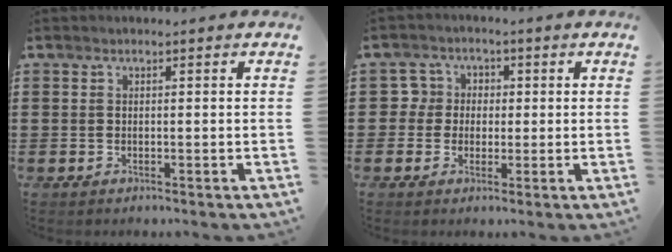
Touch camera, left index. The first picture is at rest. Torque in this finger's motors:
{"motor_torque": [-0.53, 0.72, -0.01, -0.01]}